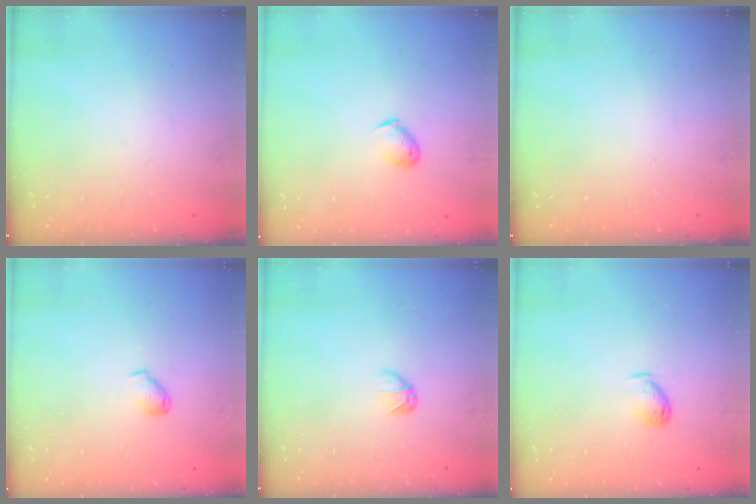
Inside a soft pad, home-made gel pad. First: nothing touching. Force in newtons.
{"total": 4.8, "press": 4.7, "slide": 0.9}
{"total": 0.0}
{"total": 6.3, "press": 6.3, "slide": 0.8}
{"total": 3.3, "press": 3.2, "slide": 0.7}
{"total": 6.2, "press": 6.1, "slide": 1.3}